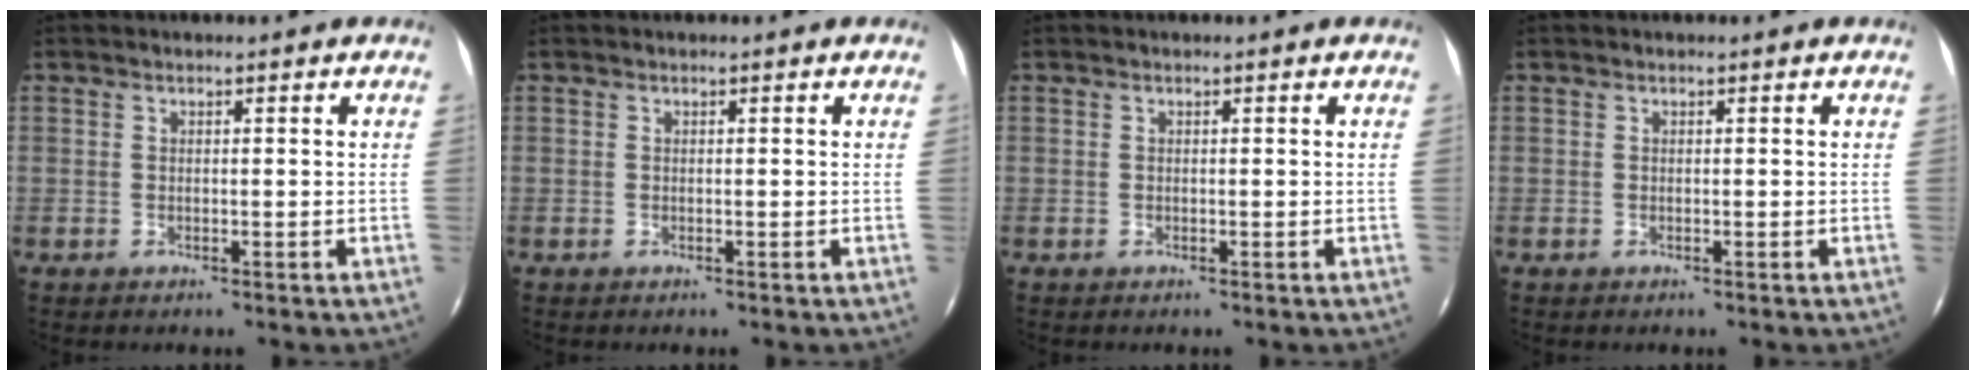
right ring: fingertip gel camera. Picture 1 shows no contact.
{"total": 0.0}
{"total": 0.0}
{"total": 0.0}